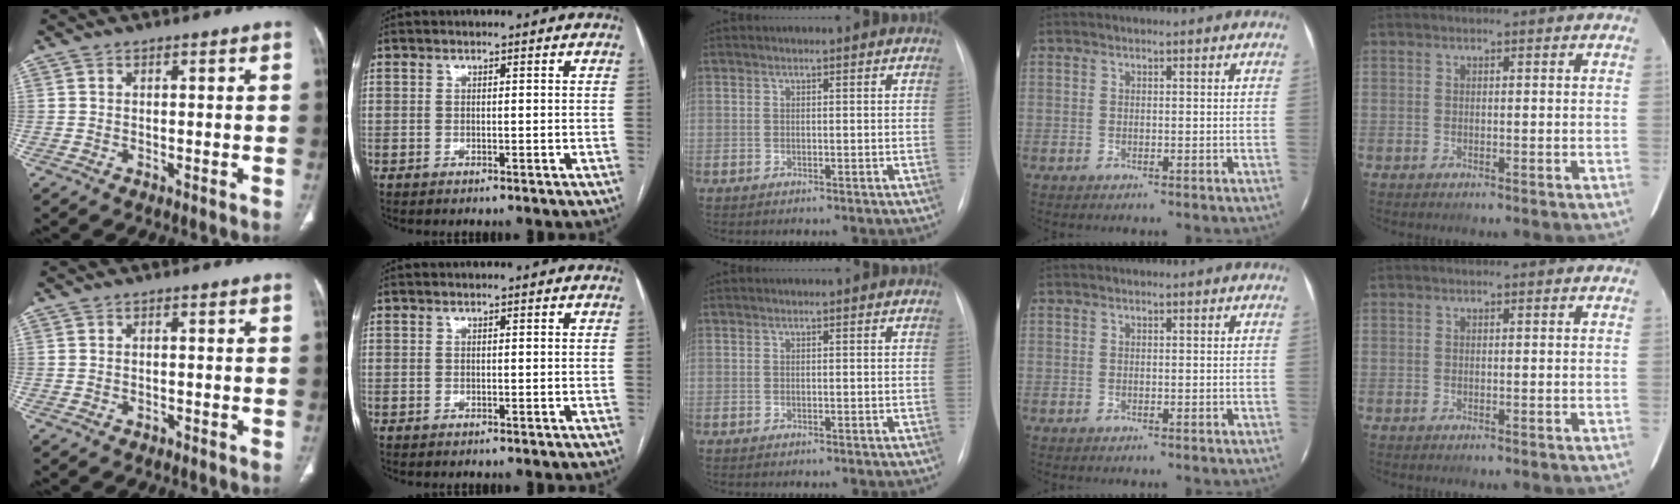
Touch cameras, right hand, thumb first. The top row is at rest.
{"thumb": {"total": 0.6, "force": [-0.4, 0.4, 0.1], "torque": [-0.003, 0.003, -0.006]}}